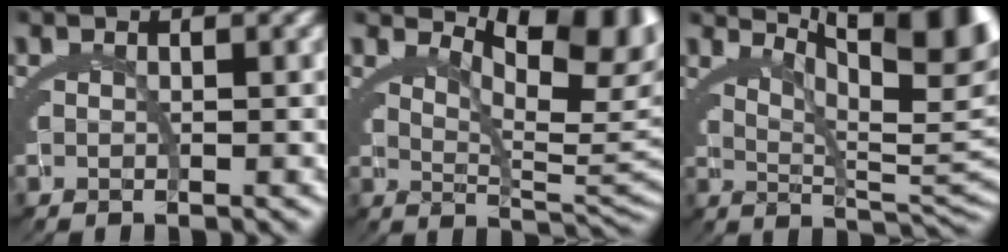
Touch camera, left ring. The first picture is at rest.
{"total": 9.2, "force": [3.3, 3.2, 8.0], "torque": [-0.089, -0.008, 0.051]}
{"total": 9.4, "force": [3.9, 2.5, 8.1], "torque": [-0.080, 0.004, 0.055]}